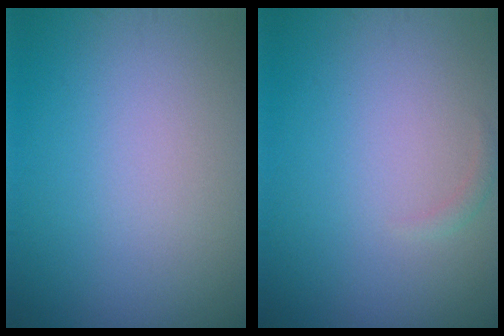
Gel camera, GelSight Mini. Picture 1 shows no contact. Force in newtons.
{"total": 0.6, "press": 0.6, "slide": 0.1}